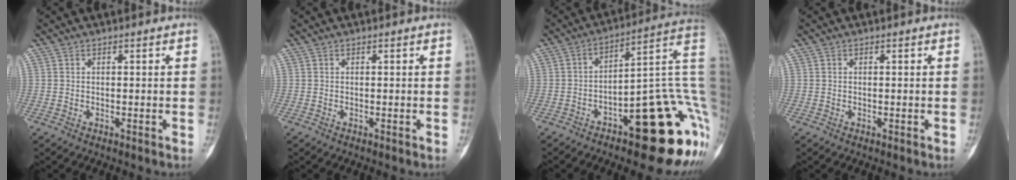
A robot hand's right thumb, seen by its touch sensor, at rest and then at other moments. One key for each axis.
{"total": 0.0}
{"total": 23.3, "fx": -6.8, "fy": 8.0, "fz": 20.8, "tx": -0.197, "ty": 0.053, "tz": -0.081}
{"total": 0.0}